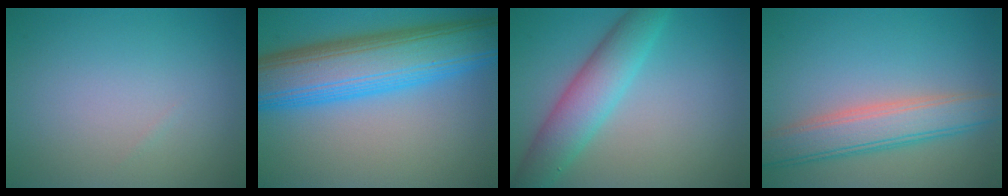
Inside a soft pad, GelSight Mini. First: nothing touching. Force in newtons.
{"total": 11.4, "press": 11.4, "slide": 0.2}
{"total": 5.4, "press": 5.3, "slide": 0.1}
{"total": 5.2, "press": 5.2, "slide": 0.2}